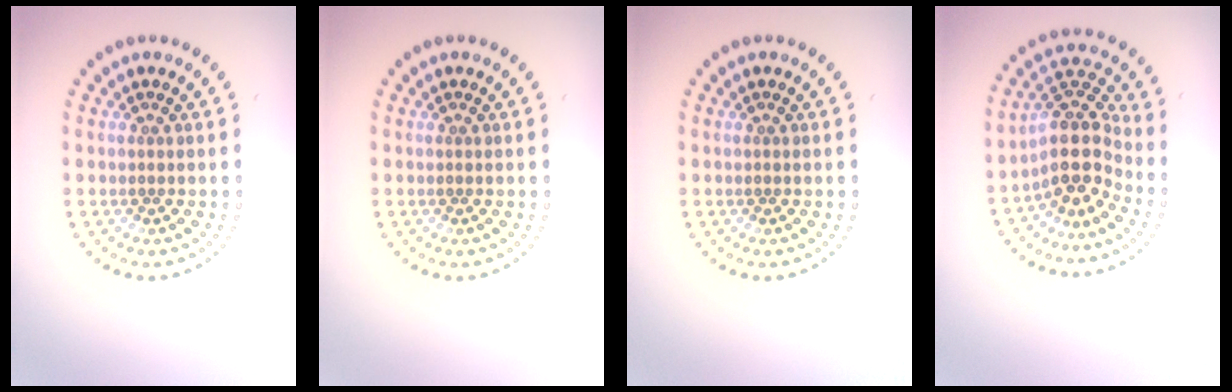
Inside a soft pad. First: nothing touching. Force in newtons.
{"total": 0.0}
{"total": 0.0}
{"total": 4.8, "press": 3.9, "slide": 2.9}